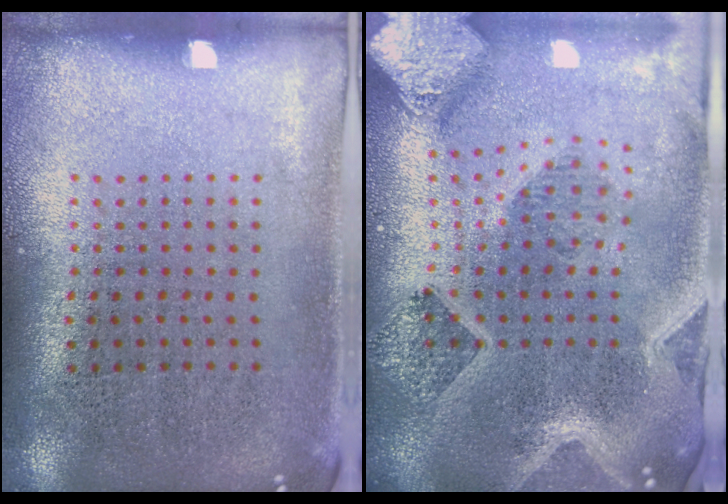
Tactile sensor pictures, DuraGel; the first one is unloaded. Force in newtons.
{"total": 4.2, "press": 3.3, "slide": 2.6}